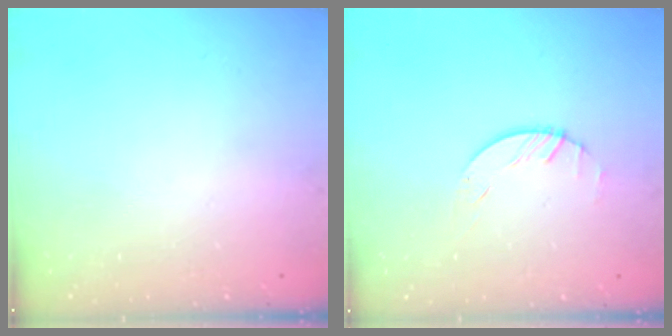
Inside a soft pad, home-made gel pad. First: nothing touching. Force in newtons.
{"total": 1.7, "press": 1.7, "slide": 0.1}